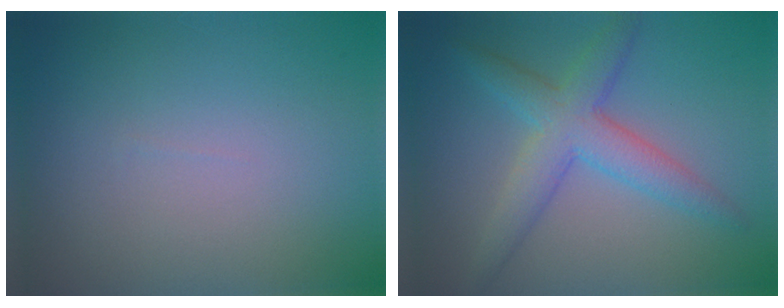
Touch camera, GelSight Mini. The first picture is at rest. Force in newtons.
{"total": 4.7, "press": 4.7, "slide": 0.1}